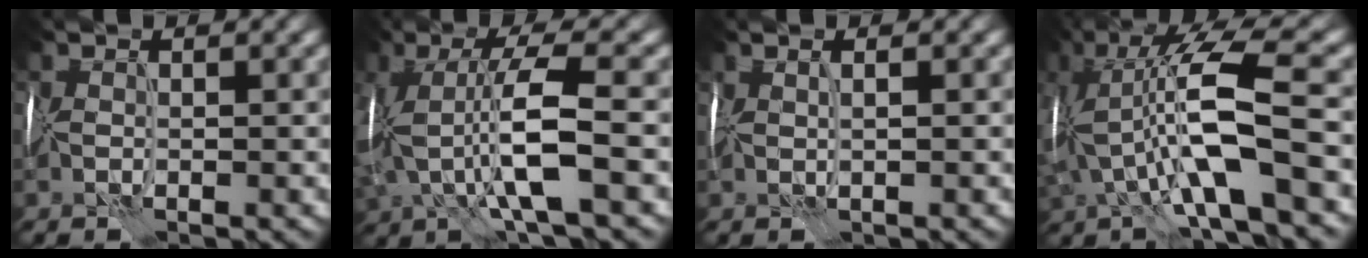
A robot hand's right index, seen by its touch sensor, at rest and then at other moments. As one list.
[{"total": 6.8, "force": [-1.4, 2.0, 6.3], "torque": [-0.138, 0.014, -0.027]}, {"total": 0.8, "force": [0.4, 0.3, 0.6], "torque": [-0.001, 0.009, -0.008]}, {"total": 9.6, "force": [-1.5, 3.1, 8.9], "torque": [-0.175, 0.016, -0.036]}]